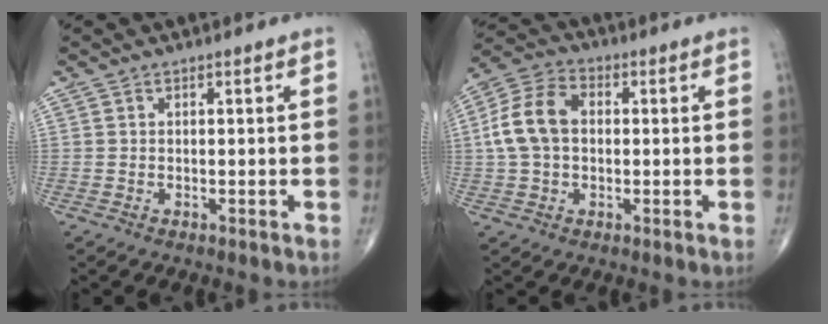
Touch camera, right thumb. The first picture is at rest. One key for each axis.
{"total": 10.4, "fx": 0.6, "fy": 7.2, "fz": 7.5, "tx": -0.151, "ty": 0.031, "tz": 0.006}